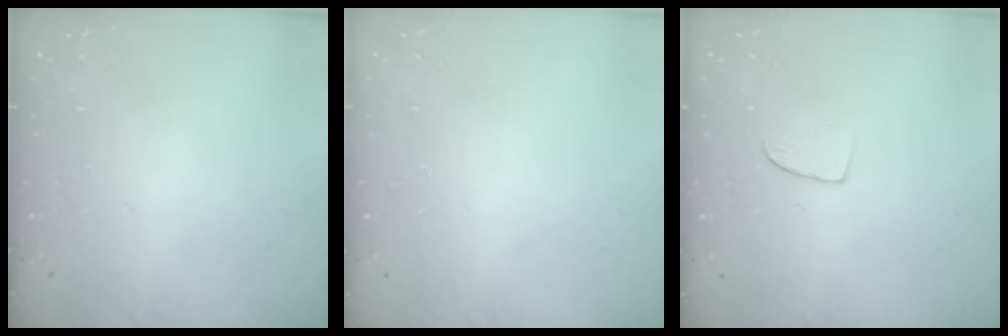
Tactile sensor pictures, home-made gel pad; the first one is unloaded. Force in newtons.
{"total": 0.0}
{"total": 6.3, "press": 6.3, "slide": 0.5}